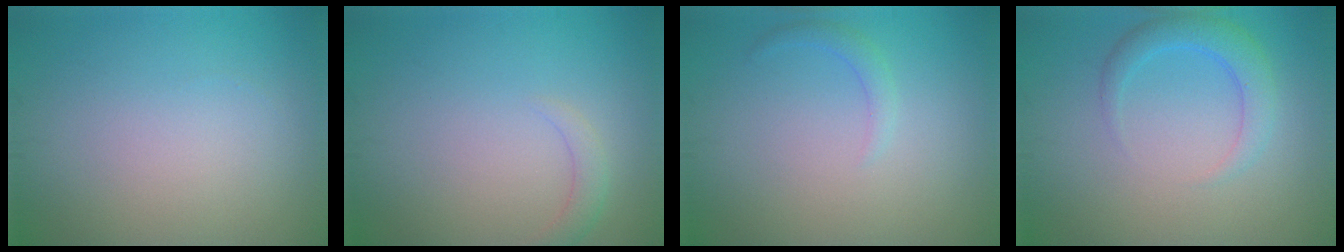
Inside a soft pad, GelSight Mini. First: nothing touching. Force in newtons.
{"total": 1.4, "press": 1.4, "slide": 0.2}
{"total": 1.2, "press": 1.2, "slide": 0.1}
{"total": 2.8, "press": 2.8, "slide": 0.2}